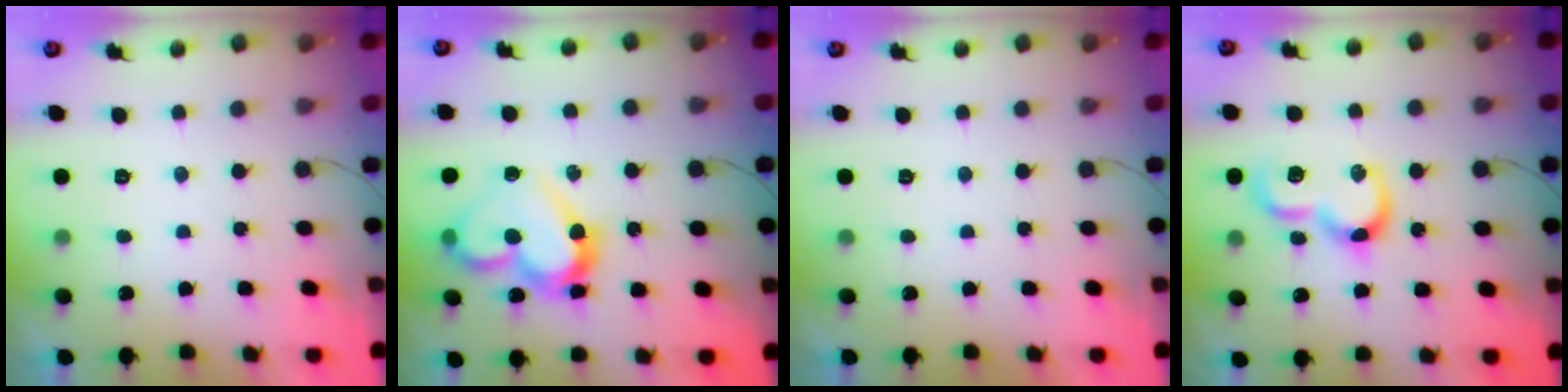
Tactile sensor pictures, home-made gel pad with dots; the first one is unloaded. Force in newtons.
{"total": 16.2, "press": 16.0, "slide": 2.1}
{"total": 1.7, "press": 1.7, "slide": 0.0}
{"total": 11.8, "press": 11.8, "slide": 0.5}